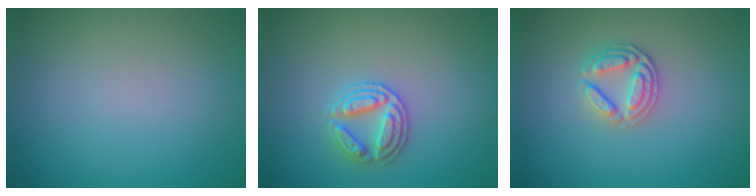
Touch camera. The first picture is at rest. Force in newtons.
{"total": 2.8, "press": 2.7, "slide": 0.4}
{"total": 2.6, "press": 2.5, "slide": 0.7}